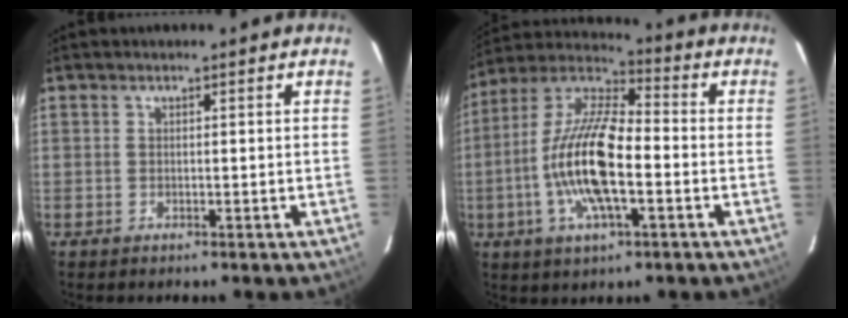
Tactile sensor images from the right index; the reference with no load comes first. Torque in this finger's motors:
{"motor_torque": [2.14, 0.00, 1.06, 0.21]}